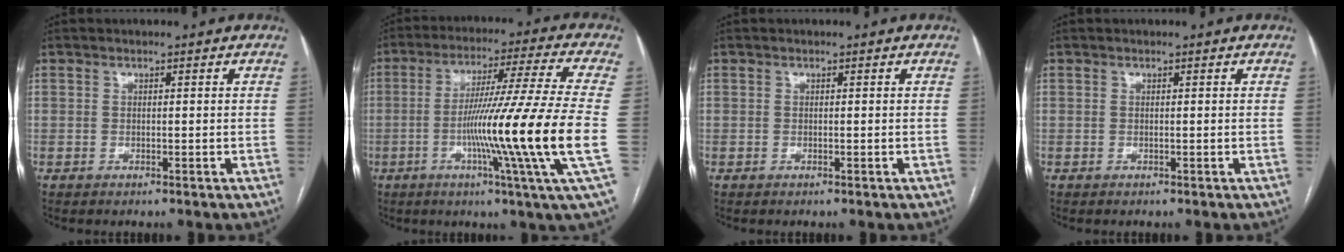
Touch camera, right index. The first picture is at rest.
{"total": 19.0, "force": [-3.9, -3.2, 18.3], "torque": [-0.299, -0.020, -0.080]}
{"total": 0.0}
{"total": 0.0}